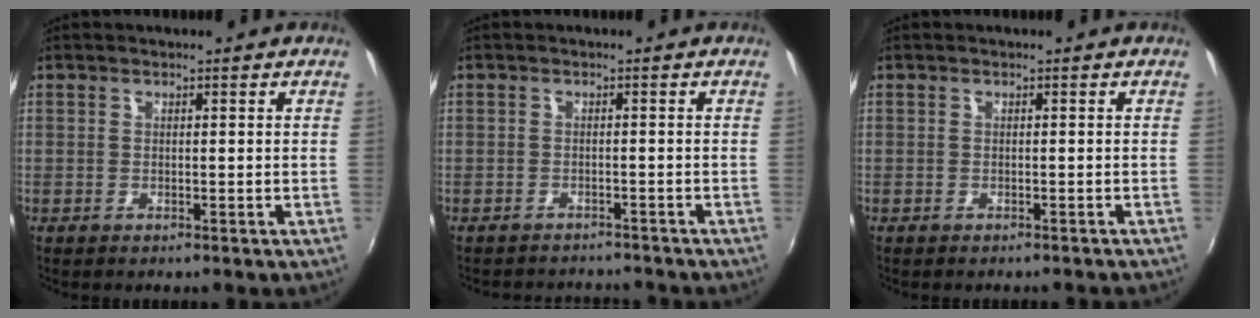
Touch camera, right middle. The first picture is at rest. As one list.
[{"total": 4.7, "force": [-4.3, 2.0, 0.6], "torque": [-0.021, 0.005, -0.062]}, {"total": 1.7, "force": [-1.6, 0.4, 0.6], "torque": [-0.014, -0.010, -0.020]}]